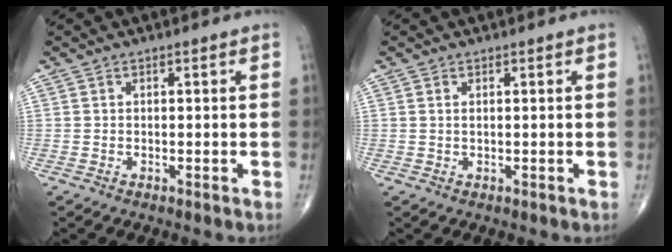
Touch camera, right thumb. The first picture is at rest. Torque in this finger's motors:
{"motor_torque": [-0.51, 0.16, -0.29, 0.02, 0.00]}